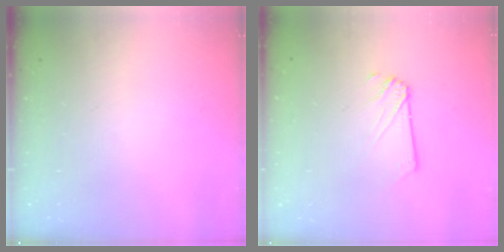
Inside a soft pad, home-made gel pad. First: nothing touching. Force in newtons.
{"total": 1.7, "press": 1.7, "slide": 0.2}